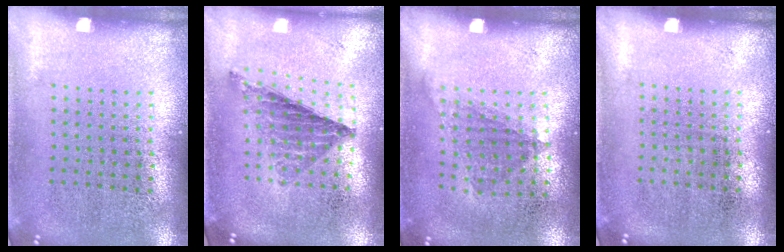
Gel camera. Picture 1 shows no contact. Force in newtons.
{"total": 0.8, "press": 0.8, "slide": 0.0}
{"total": 1.1, "press": 0.8, "slide": 0.7}
{"total": 0.0}